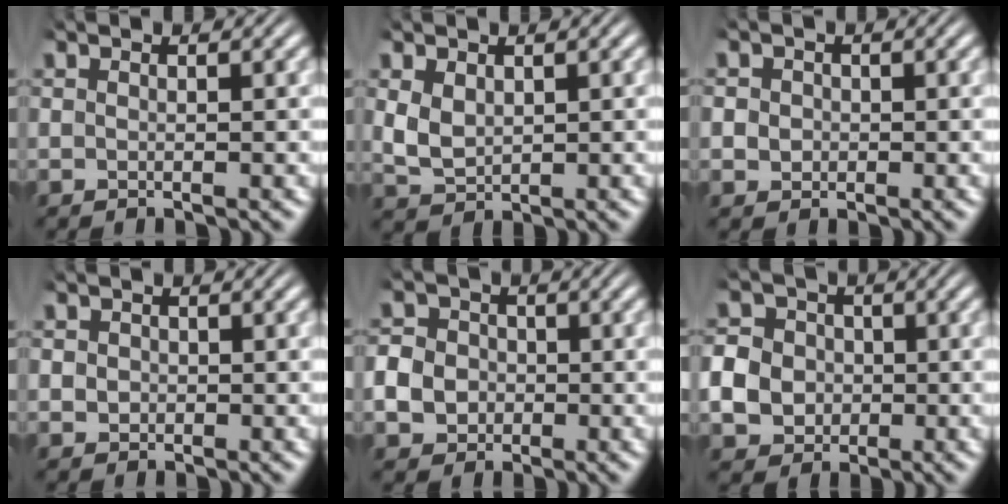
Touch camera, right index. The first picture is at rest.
{"total": 3.4, "force": [0.3, 3.0, 1.7], "torque": [-0.057, -0.019, 0.021]}
{"total": 2.4, "force": [-0.2, 2.3, 0.6], "torque": [-0.021, -0.008, -0.002]}
{"total": 1.6, "force": [-0.1, 1.5, 0.4], "torque": [-0.016, -0.009, 0.001]}
{"total": 6.2, "force": [-0.8, 5.8, 2.2], "torque": [-0.049, -0.017, -0.014]}
{"total": 8.4, "force": [-0.7, 7.7, 3.2], "torque": [-0.075, -0.023, -0.015]}